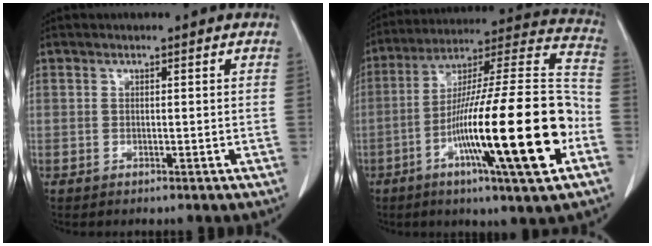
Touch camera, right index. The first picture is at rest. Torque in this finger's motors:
{"motor_torque": [1.67, -0.47, 0.72, 0.21]}